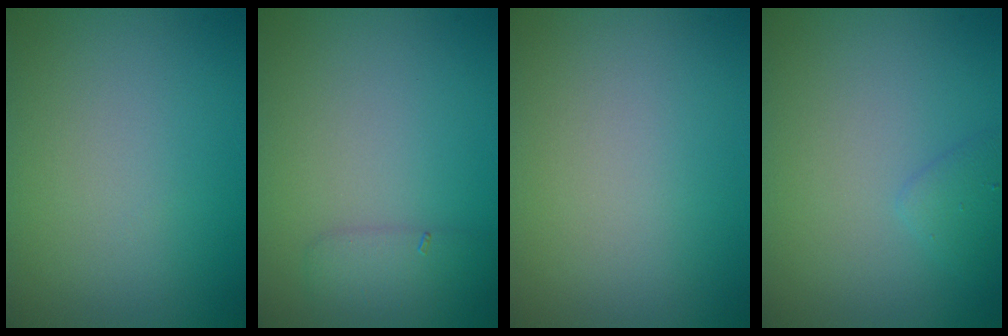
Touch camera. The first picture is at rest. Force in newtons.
{"total": 1.9, "press": 1.9, "slide": 0.1}
{"total": 0.0}
{"total": 1.3, "press": 1.3, "slide": 0.0}